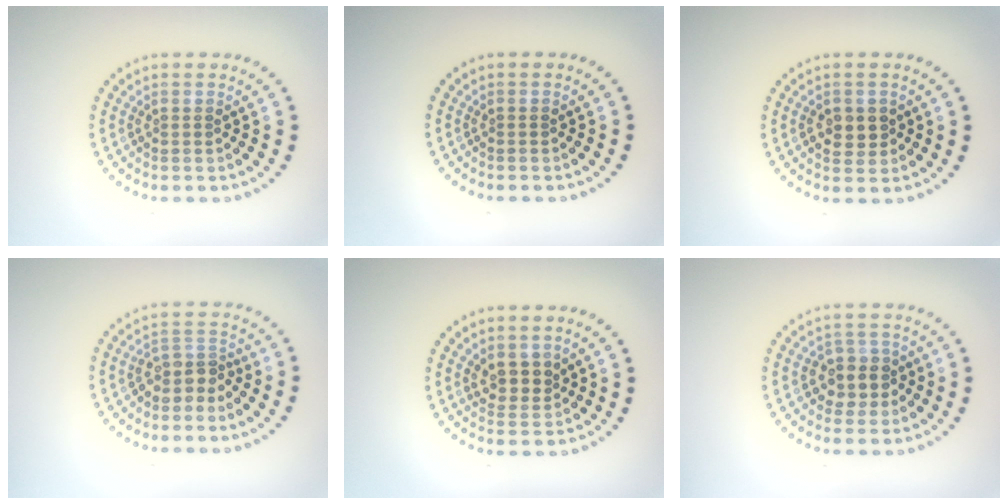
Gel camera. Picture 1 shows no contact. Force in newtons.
{"total": 0.0}
{"total": 2.4, "press": 2.4, "slide": 0.3}
{"total": 2.6, "press": 2.0, "slide": 1.6}
{"total": 2.3, "press": 2.2, "slide": 0.9}
{"total": 2.8, "press": 2.7, "slide": 0.8}